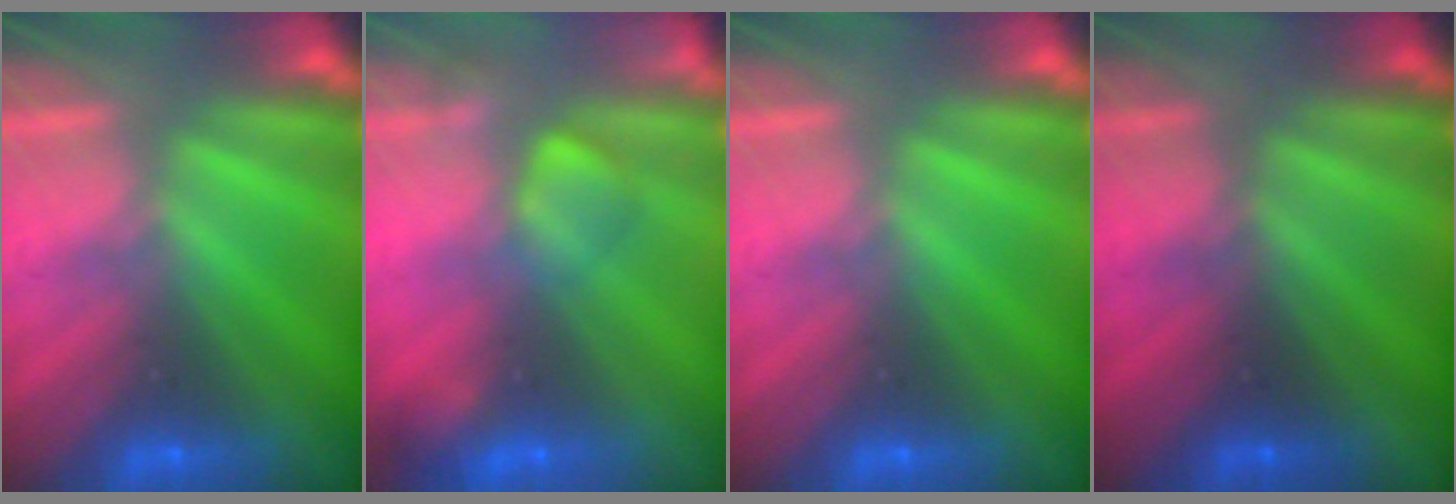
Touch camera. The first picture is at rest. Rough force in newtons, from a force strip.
{"total": 2.4}
{"total": 0.0}
{"total": 2.0}